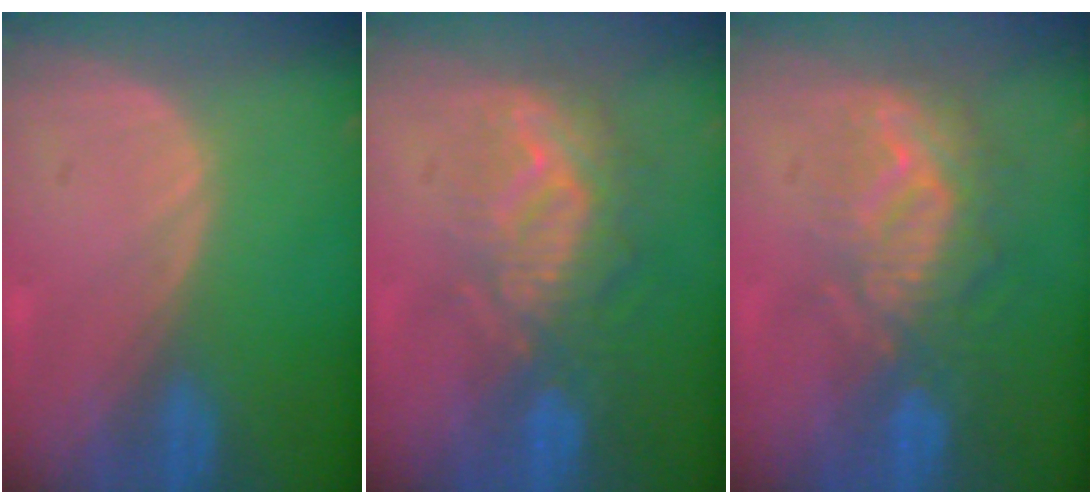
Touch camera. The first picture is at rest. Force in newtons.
{"total": 9.4, "press": 8.6, "slide": 3.9}
{"total": 9.4, "press": 8.6, "slide": 3.9}